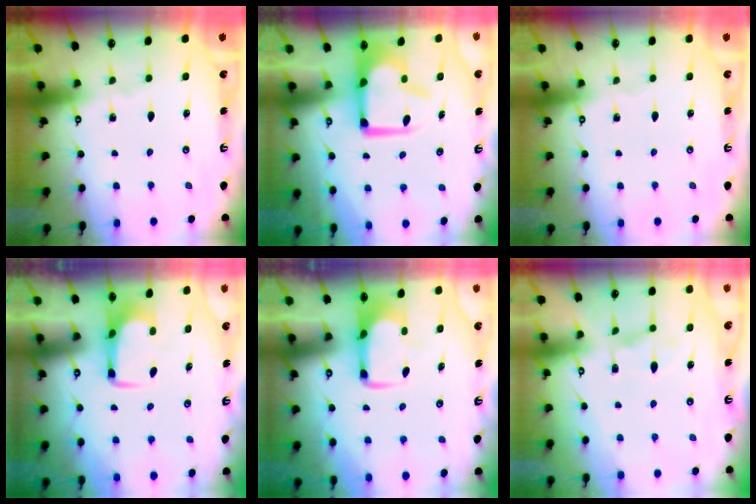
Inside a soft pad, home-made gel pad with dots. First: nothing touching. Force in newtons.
{"total": 9.7, "press": 9.7, "slide": 1.0}
{"total": 0.0}
{"total": 1.7, "press": 1.6, "slide": 0.5}
{"total": 1.8, "press": 1.7, "slide": 0.5}
{"total": 2.3, "press": 2.1, "slide": 0.9}